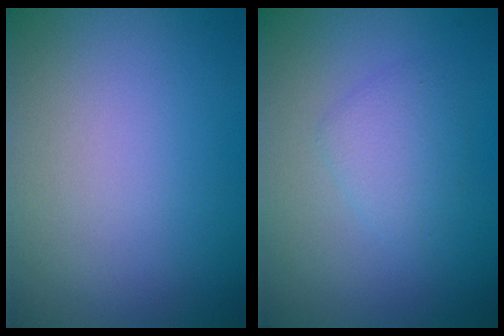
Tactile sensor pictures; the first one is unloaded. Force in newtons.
{"total": 2.0, "press": 2.0, "slide": 0.1}